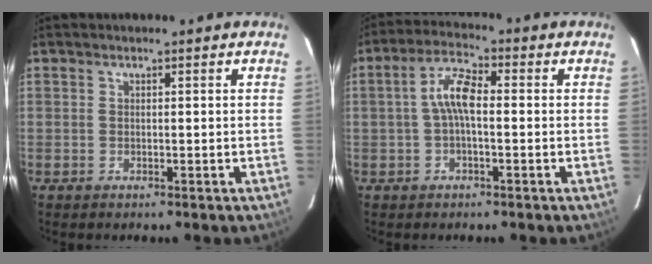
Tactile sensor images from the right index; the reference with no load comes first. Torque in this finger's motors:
{"motor_torque": [0.63, -0.05, 0.40, 0.15]}